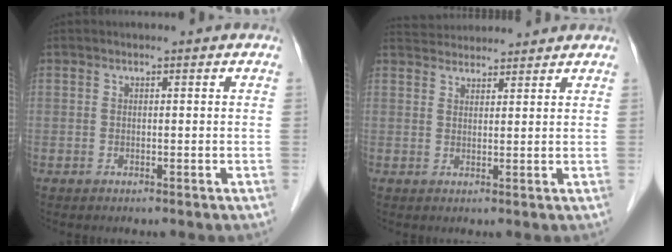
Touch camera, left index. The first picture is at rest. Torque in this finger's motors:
{"motor_torque": [-0.49, -0.87, -0.03, 0.01]}